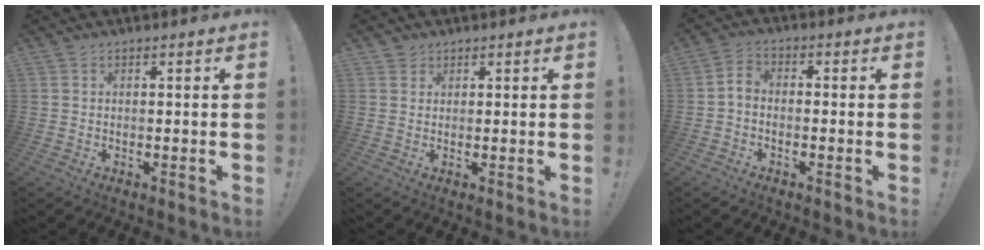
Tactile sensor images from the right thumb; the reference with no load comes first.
{"total": 2.0, "force": [1.4, 1.4, -0.1], "torque": [0.000, -0.003, 0.026]}
{"total": 3.2, "force": [-2.0, 1.7, 1.9], "torque": [-0.041, 0.011, -0.036]}